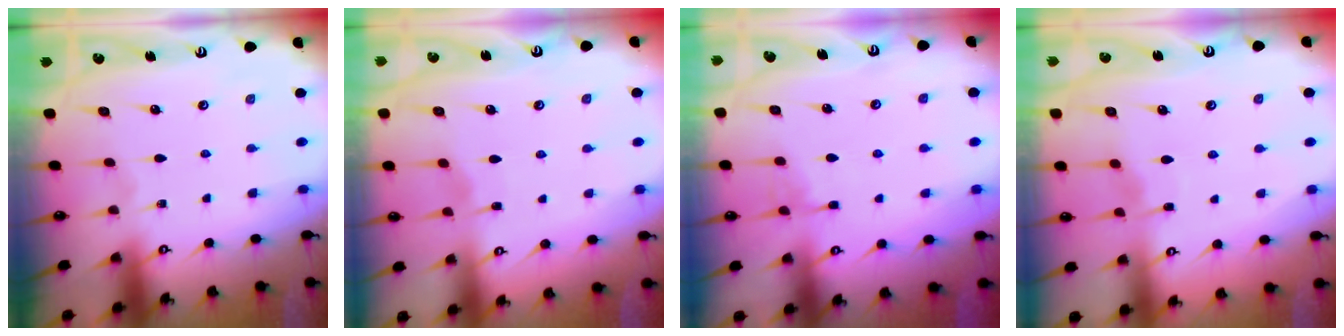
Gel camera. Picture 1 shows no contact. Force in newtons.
{"total": 2.6, "press": 2.6, "slide": 0.4}
{"total": 4.4, "press": 4.3, "slide": 0.6}
{"total": 3.6, "press": 3.6, "slide": 0.4}